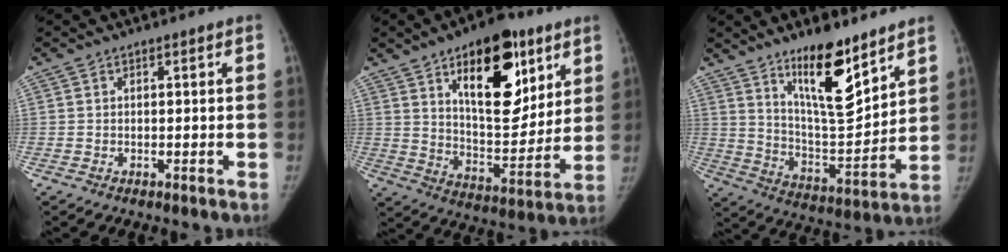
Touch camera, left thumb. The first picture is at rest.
{"total": 21.0, "force": [9.9, 10.2, 15.4], "torque": [-0.168, -0.053, 0.158]}
{"total": 15.1, "force": [10.1, 4.4, 10.2], "torque": [-0.135, -0.083, 0.183]}